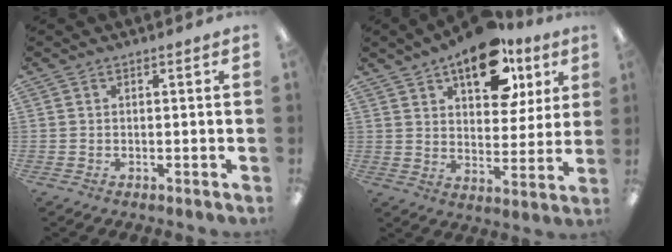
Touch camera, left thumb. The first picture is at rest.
{"total": 17.0, "force": [10.8, 8.6, 10.0], "torque": [-0.133, -0.048, 0.182]}